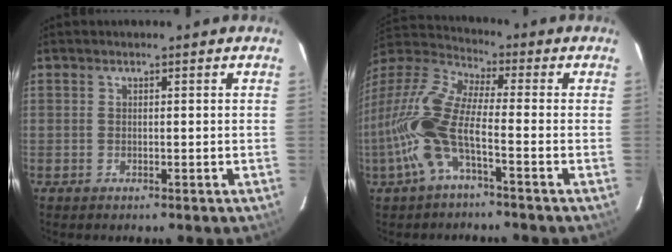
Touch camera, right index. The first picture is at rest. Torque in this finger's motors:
{"motor_torque": [1.23, -0.91, 1.05, 0.21]}